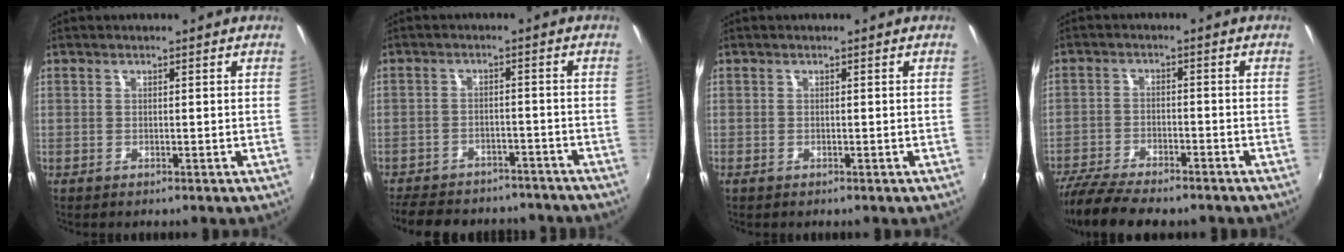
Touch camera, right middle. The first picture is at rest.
{"total": 17.5, "force": [-14.9, 6.5, 6.6], "torque": [-0.152, -0.001, -0.197]}
{"total": 0.0}
{"total": 11.6, "force": [-9.9, 2.6, 5.5], "torque": [-0.134, -0.031, -0.172]}